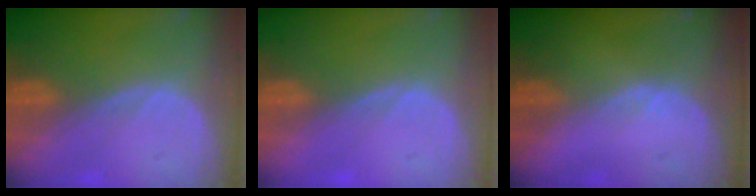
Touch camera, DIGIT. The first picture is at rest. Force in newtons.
{"total": 0.5, "press": 0.1, "slide": 0.5}
{"total": 0.7, "press": 0.4, "slide": 0.5}